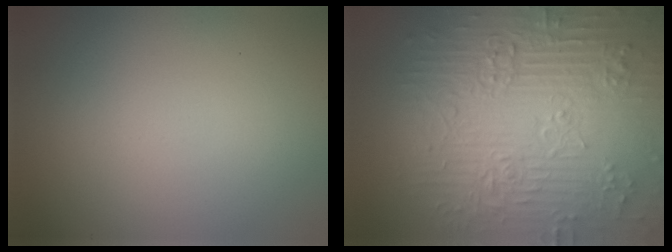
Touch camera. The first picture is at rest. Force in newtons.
{"total": 11.2, "press": 7.4, "slide": 8.4}